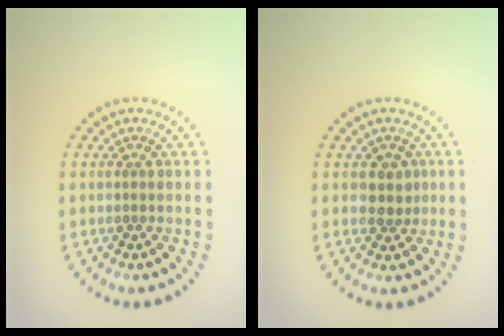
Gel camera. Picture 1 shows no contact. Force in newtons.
{"total": 2.0, "press": 1.8, "slide": 0.8}